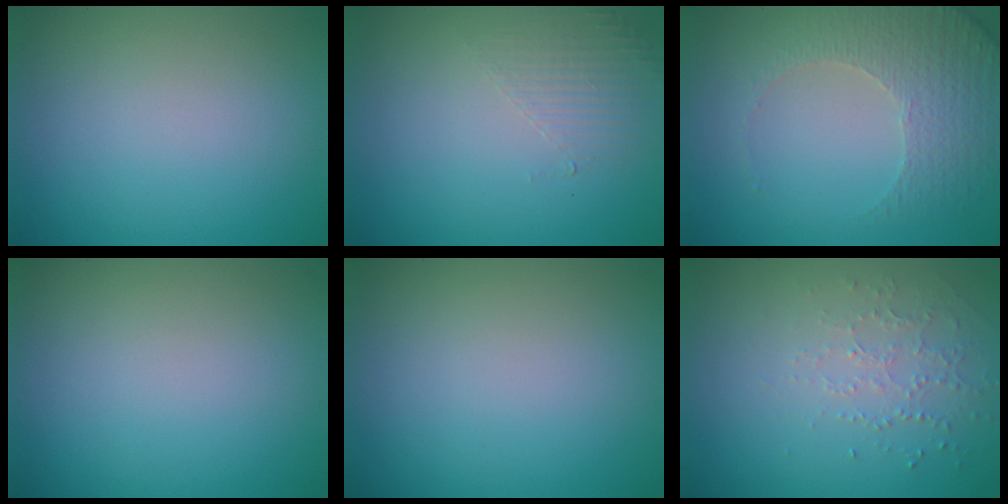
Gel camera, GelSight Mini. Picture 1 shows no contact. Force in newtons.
{"total": 1.6, "press": 0.4, "slide": 1.5}
{"total": 4.9, "press": 3.6, "slide": 3.3}
{"total": 0.0}
{"total": 0.0}
{"total": 1.3, "press": 1.0, "slide": 0.8}